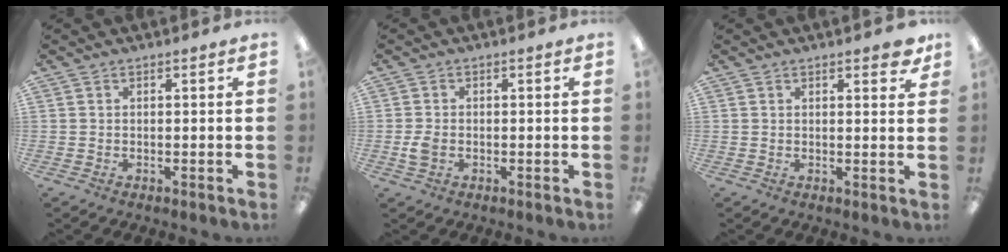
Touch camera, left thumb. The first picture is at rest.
{"total": 3.0, "force": [-0.7, 2.0, 2.2], "torque": [-0.045, 0.002, -0.012]}
{"total": 3.1, "force": [2.2, 0.9, 1.9], "torque": [-0.019, -0.007, 0.034]}